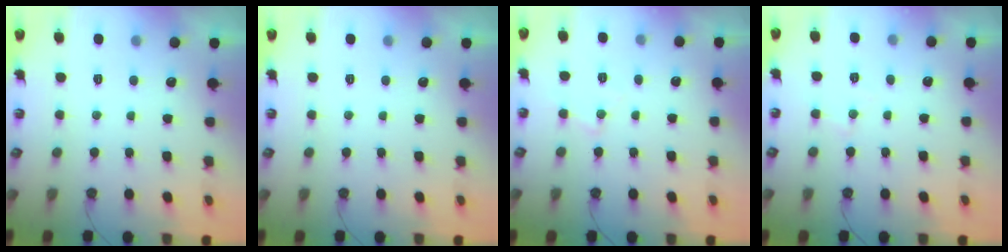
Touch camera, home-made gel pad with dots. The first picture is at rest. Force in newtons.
{"total": 0.0}
{"total": 6.4, "press": 6.4, "slide": 0.4}
{"total": 4.9, "press": 4.8, "slide": 0.8}